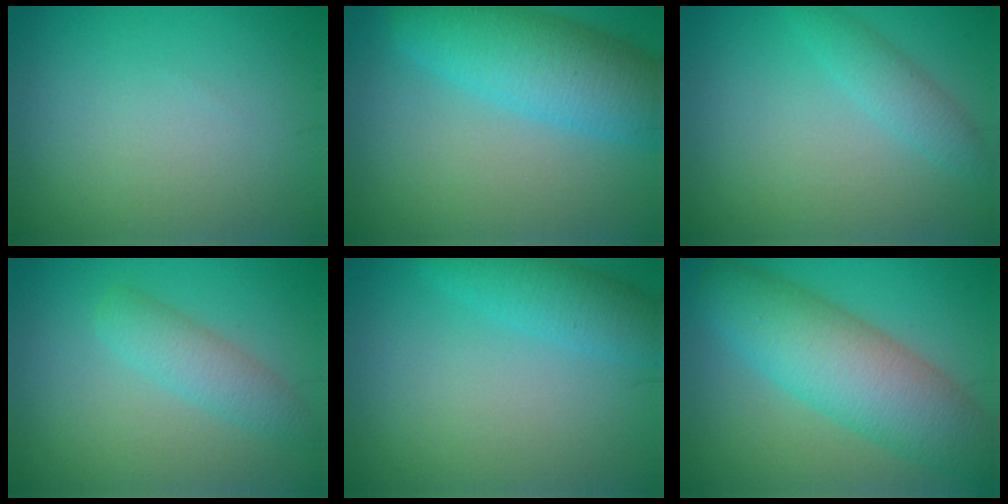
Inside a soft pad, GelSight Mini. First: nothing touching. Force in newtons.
{"total": 7.9, "press": 7.9, "slide": 0.3}
{"total": 2.1, "press": 2.0, "slide": 0.2}
{"total": 2.9, "press": 2.9, "slide": 0.1}
{"total": 3.5, "press": 3.5, "slide": 0.1}
{"total": 8.6, "press": 8.6, "slide": 0.5}